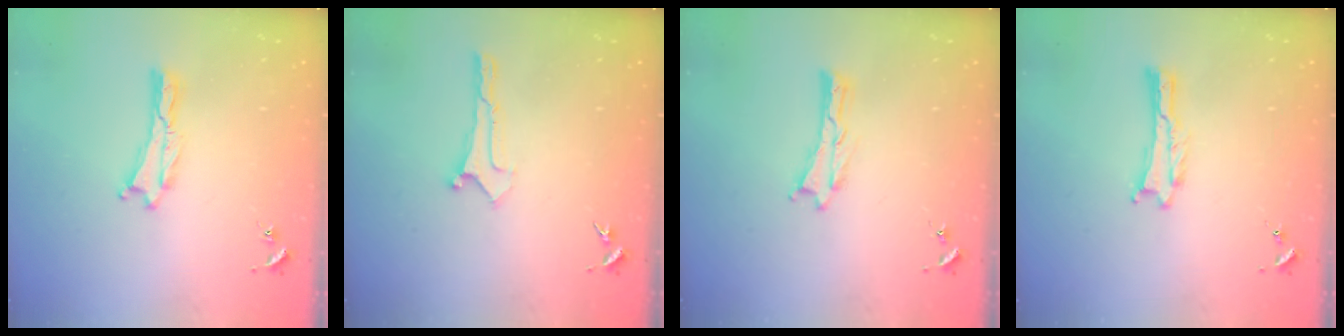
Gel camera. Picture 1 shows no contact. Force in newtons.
{"total": 0.0}
{"total": 0.0}
{"total": 0.0}